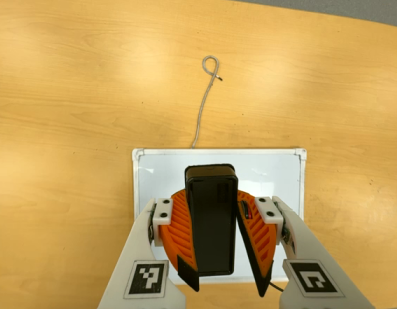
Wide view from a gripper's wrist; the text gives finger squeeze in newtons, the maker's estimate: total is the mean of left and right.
{"total": 9.7, "left": 10.1, "right": 9.4}